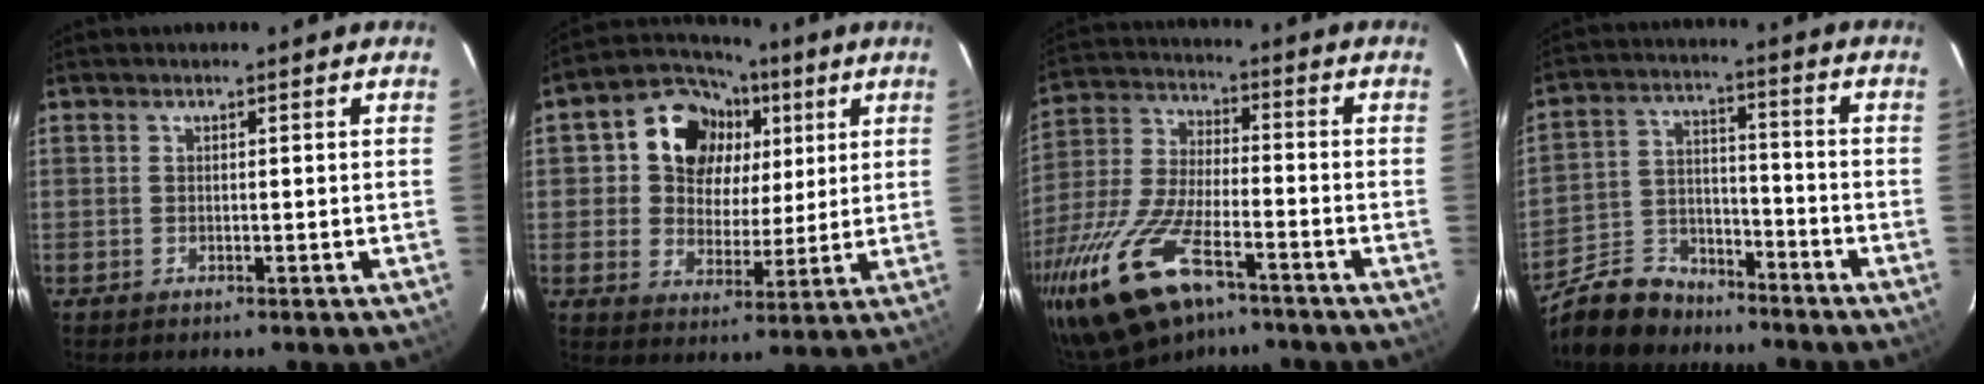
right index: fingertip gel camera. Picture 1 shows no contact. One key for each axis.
{"total": 13.4, "fx": 4.1, "fy": 11.2, "fz": 6.1, "tx": -0.140, "ty": 0.038, "tz": 0.066}
{"total": 17.9, "fx": -11.1, "fy": 7.1, "fz": 12.1, "tx": -0.268, "ty": -0.037, "tz": -0.211}
{"total": 13.0, "fx": -10.9, "fy": 5.8, "fz": 4.0, "tx": -0.109, "ty": 0.013, "tz": -0.184}